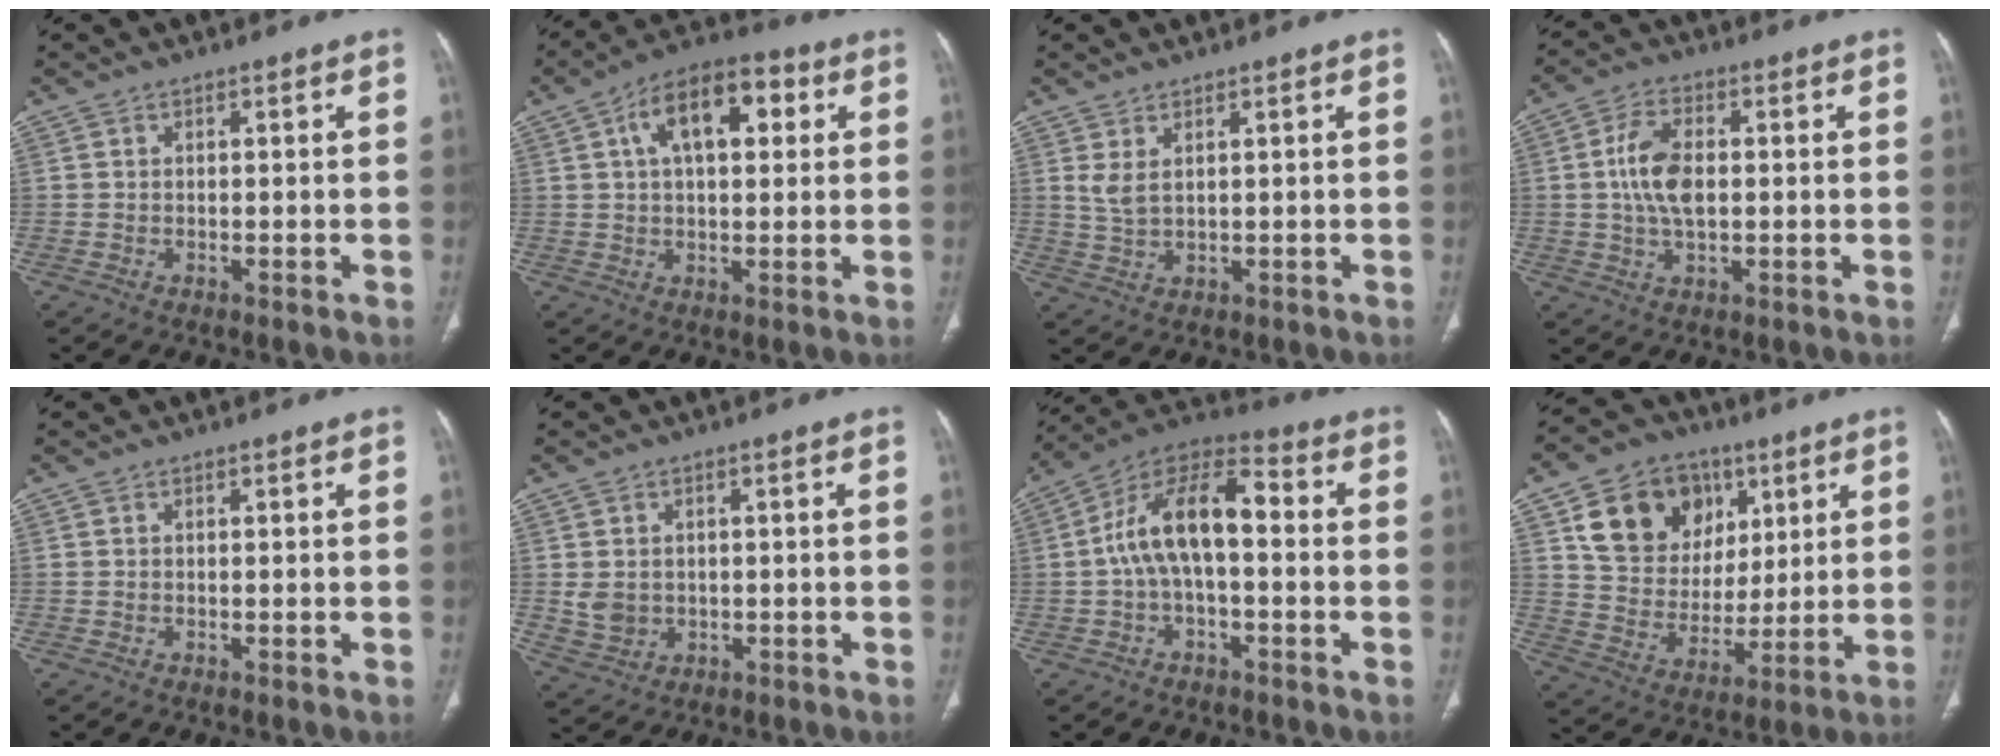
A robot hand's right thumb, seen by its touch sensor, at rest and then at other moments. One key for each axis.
{"total": 13.0, "fx": 4.0, "fy": 6.8, "fz": 10.3, "tx": -0.150, "ty": 0.022, "tz": 0.058}
{"total": 3.2, "fx": 1.3, "fy": 1.3, "fz": 2.6, "tx": -0.058, "ty": -0.006, "tz": 0.038}
{"total": 8.4, "fx": 0.5, "fy": 4.6, "fz": 7.0, "tx": -0.137, "ty": 0.007, "tz": 0.007}
{"total": 0.0}
{"total": 4.5, "fx": 0.2, "fy": 3.8, "fz": 2.3, "tx": -0.032, "ty": -0.003, "tz": 0.019}
{"total": 13.5, "fx": -0.2, "fy": 6.5, "fz": 11.8, "tx": -0.208, "ty": 0.049, "tz": -0.015}
{"total": 17.9, "fx": 7.6, "fy": 14.0, "fz": 8.3, "tx": -0.102, "ty": -0.012, "tz": 0.141}